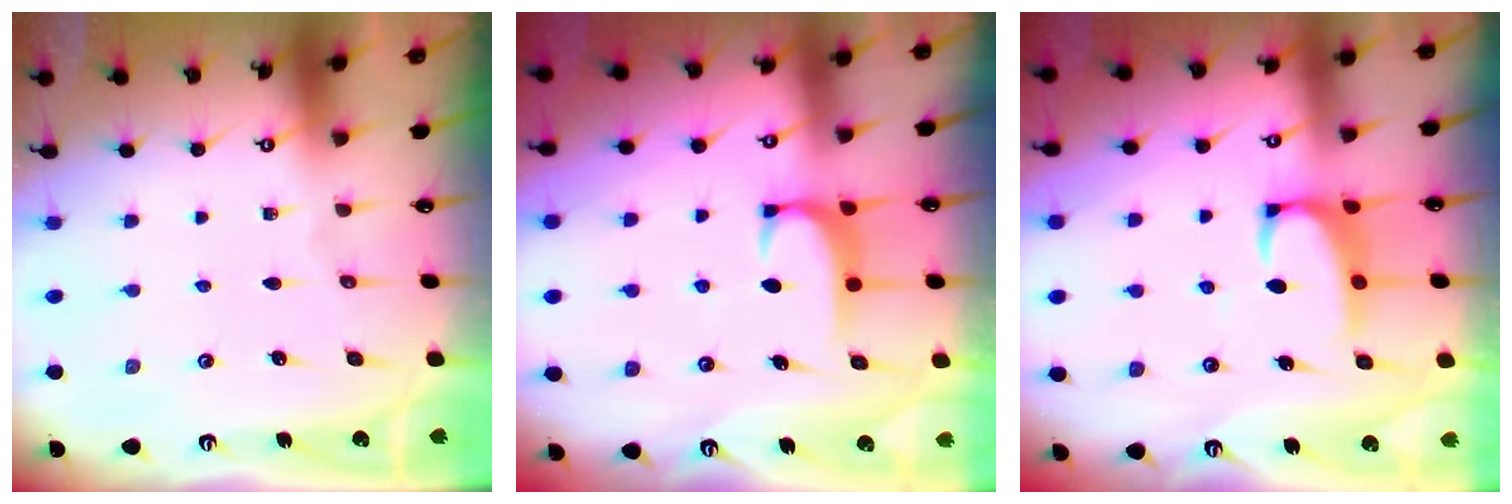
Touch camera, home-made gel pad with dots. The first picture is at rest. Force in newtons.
{"total": 2.0, "press": 1.9, "slide": 0.5}
{"total": 2.5, "press": 2.4, "slide": 0.8}